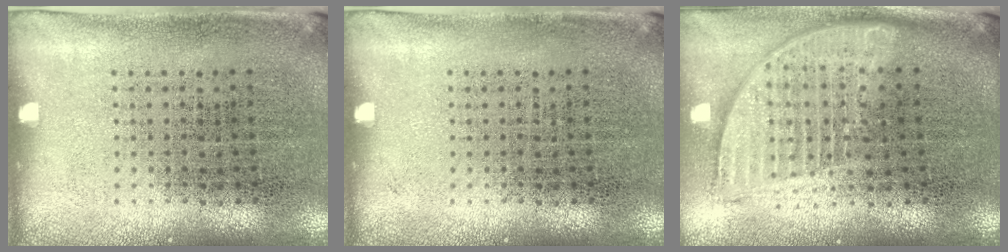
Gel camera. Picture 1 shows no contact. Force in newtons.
{"total": 0.0}
{"total": 1.8, "press": 1.5, "slide": 0.9}